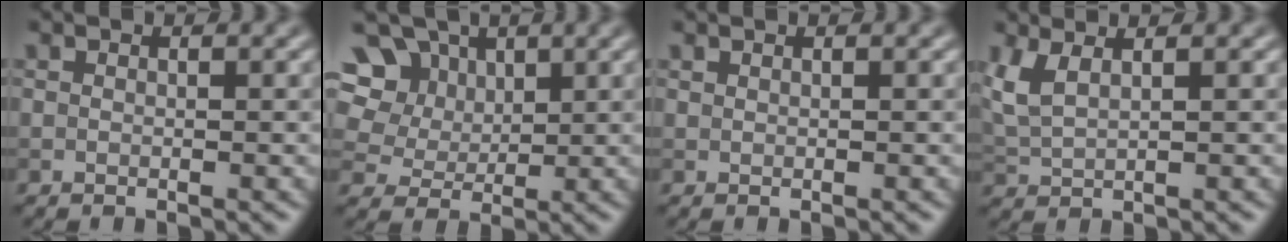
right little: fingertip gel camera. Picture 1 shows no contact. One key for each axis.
{"total": 12.8, "fx": 6.1, "fy": 9.8, "fz": 5.7, "tx": -0.141, "ty": 0.038, "tz": 0.097}
{"total": 0.0}
{"total": 2.9, "fx": 1.6, "fy": 1.1, "fz": 2.2, "tx": -0.062, "ty": 0.005, "tz": 0.038}